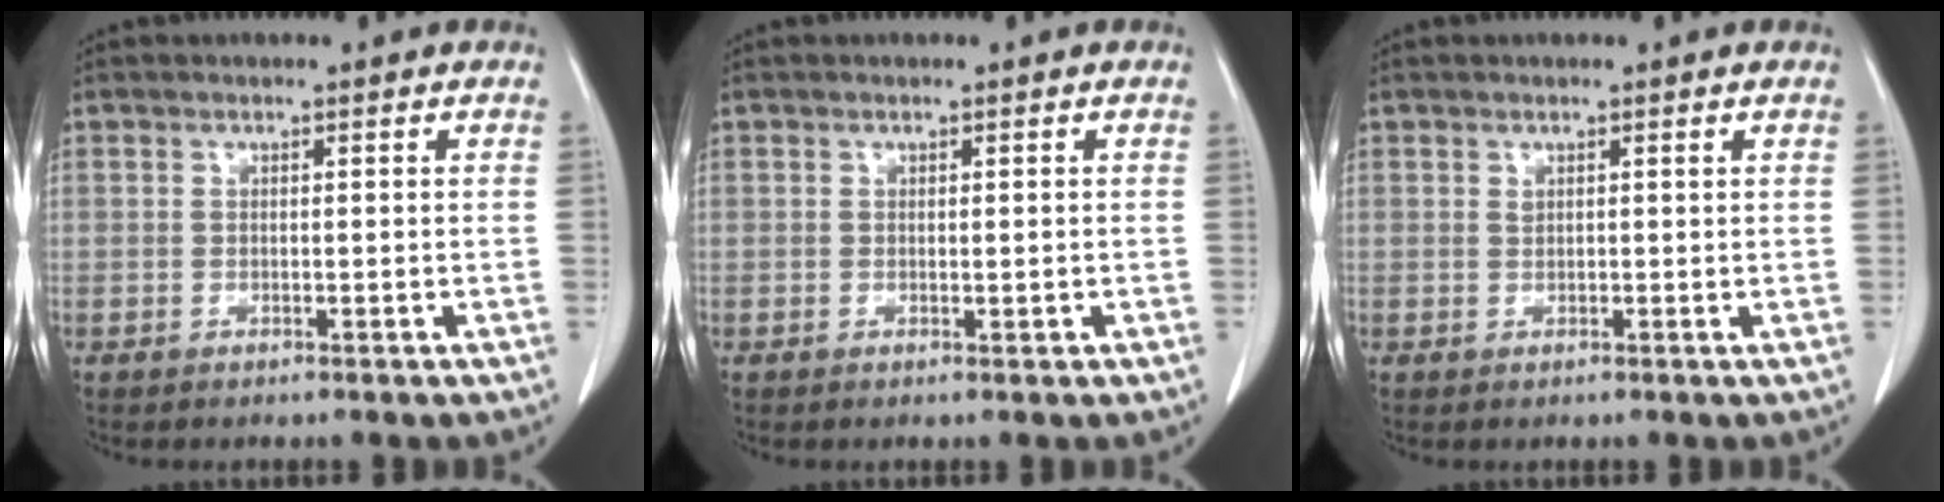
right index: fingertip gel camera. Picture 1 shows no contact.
{"total": 0.8, "force": [-0.1, 0.1, 0.8], "torque": [-0.013, -0.004, 0.002]}
{"total": 0.6, "force": [0.5, 0.2, 0.3], "torque": [-0.010, -0.002, 0.011]}